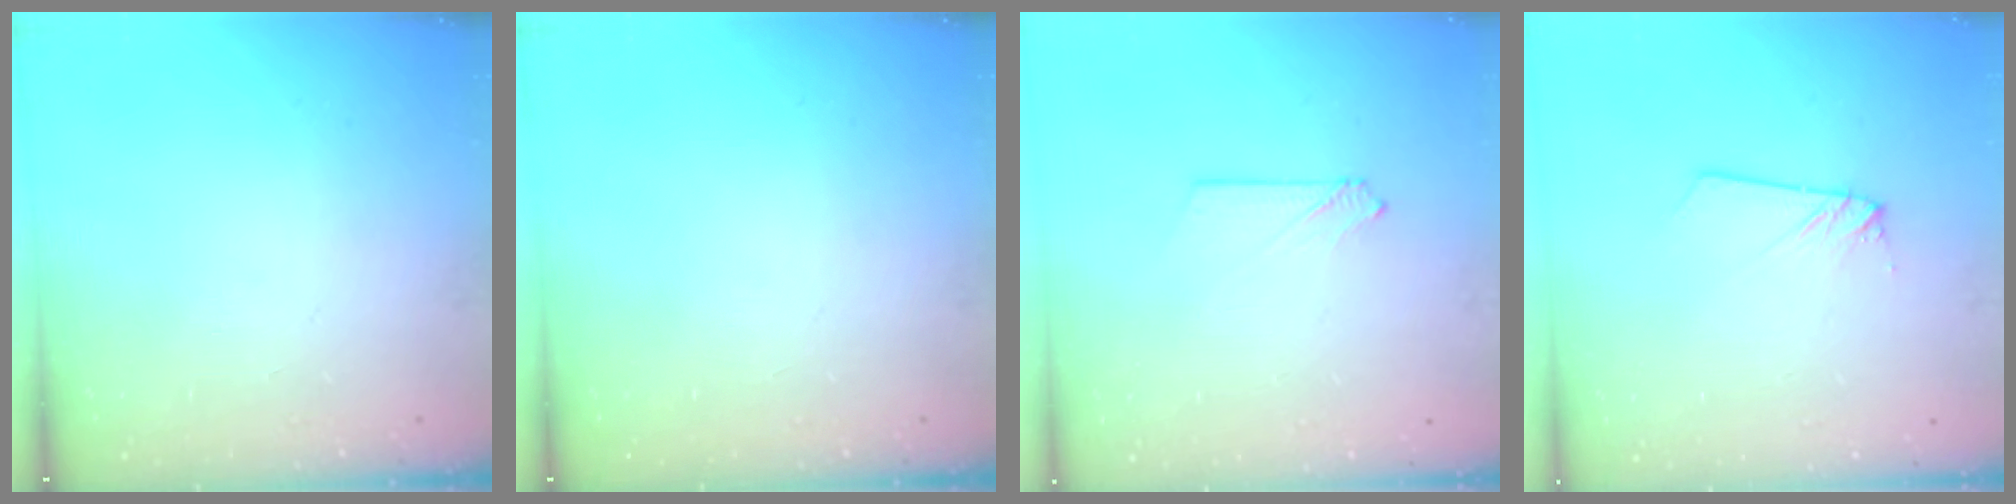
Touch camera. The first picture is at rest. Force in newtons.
{"total": 0.0}
{"total": 2.2, "press": 2.2, "slide": 0.2}
{"total": 2.4, "press": 2.4, "slide": 0.1}